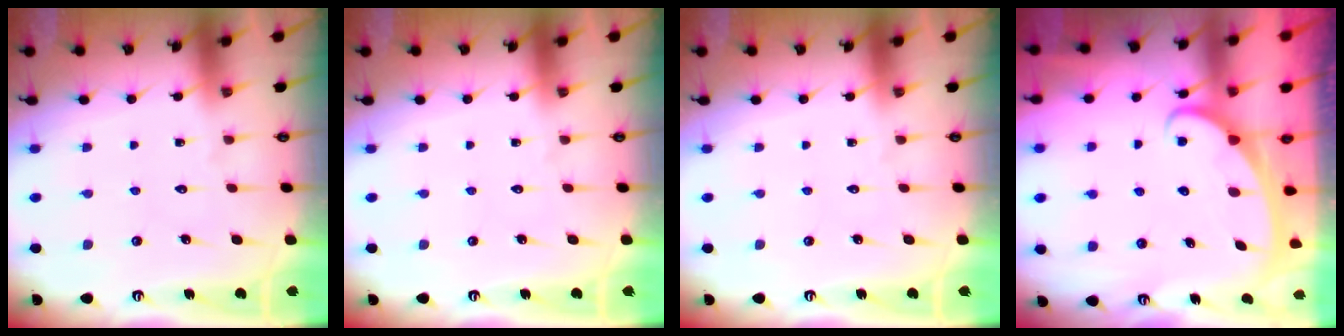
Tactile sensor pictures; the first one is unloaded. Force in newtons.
{"total": 0.0}
{"total": 0.0}
{"total": 2.5, "press": 2.5, "slide": 0.3}